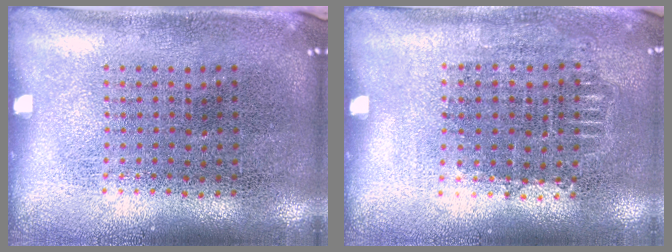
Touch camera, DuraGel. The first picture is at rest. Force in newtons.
{"total": 0.7, "press": 0.7, "slide": 0.4}